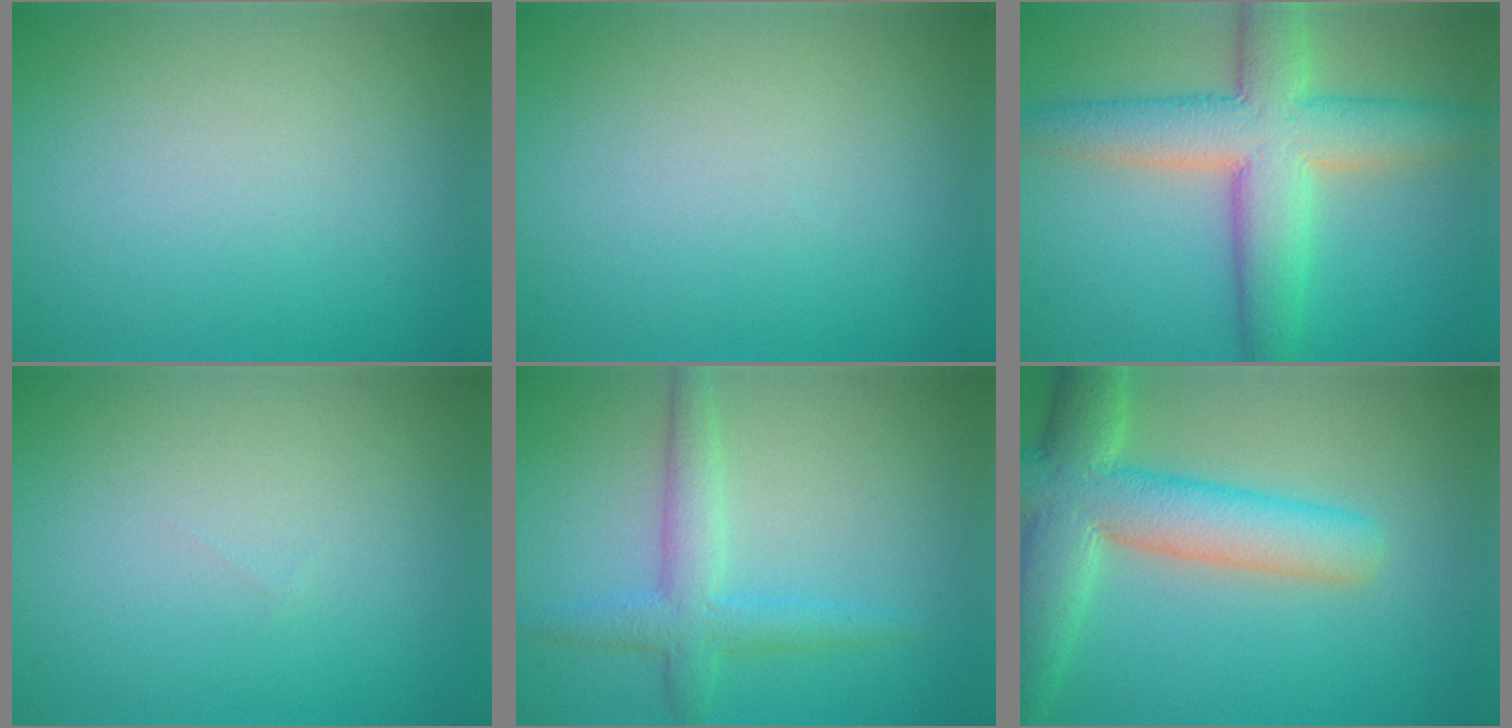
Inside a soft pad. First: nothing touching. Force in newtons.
{"total": 0.0}
{"total": 8.6, "press": 8.6, "slide": 0.4}
{"total": 0.0}
{"total": 3.5, "press": 3.5, "slide": 0.1}
{"total": 8.6, "press": 8.6, "slide": 0.7}